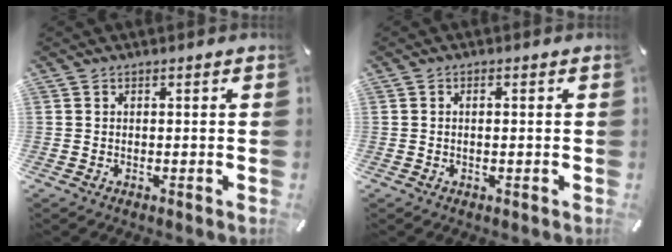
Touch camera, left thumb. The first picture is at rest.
{"total": 1.0, "force": [0.0, 0.2, 1.0], "torque": [-0.020, -0.001, 0.000]}